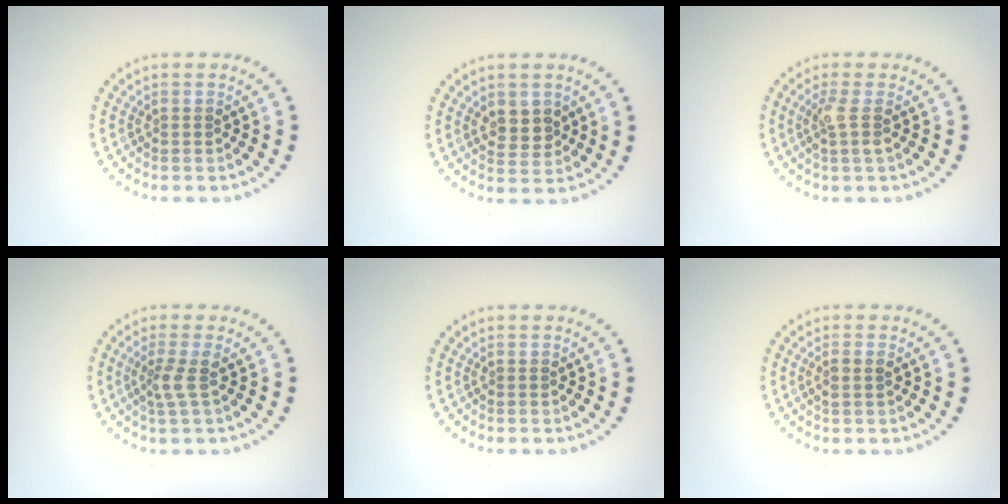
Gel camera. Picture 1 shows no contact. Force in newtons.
{"total": 2.4, "press": 2.3, "slide": 0.6}
{"total": 1.8, "press": 1.5, "slide": 1.1}
{"total": 2.0, "press": 1.5, "slide": 1.3}
{"total": 0.0}
{"total": 1.2, "press": 1.1, "slide": 0.4}